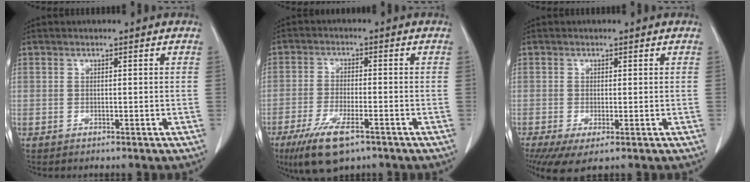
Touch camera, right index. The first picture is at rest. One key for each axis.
{"total": 9.0, "fx": -5.5, "fy": 2.5, "fz": 6.6, "tx": -0.126, "ty": -0.018, "tz": -0.092}
{"total": 4.3, "fx": -2.0, "fy": 1.4, "fz": 3.6, "tx": -0.061, "ty": -0.014, "tz": -0.030}